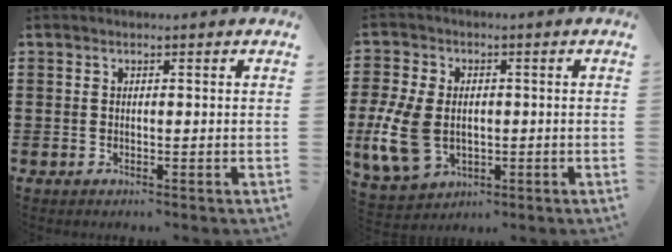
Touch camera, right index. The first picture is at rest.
{"total": 9.1, "force": [-1.4, 6.3, 6.5], "torque": [-0.170, 0.001, -0.029]}